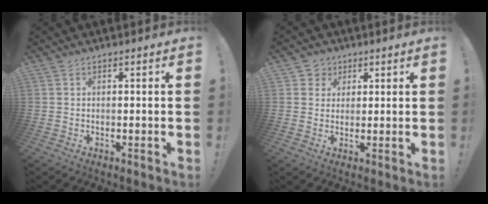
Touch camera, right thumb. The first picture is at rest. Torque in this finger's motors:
{"motor_torque": [0.08, 0.02, 0.20, 0.02, -0.04]}